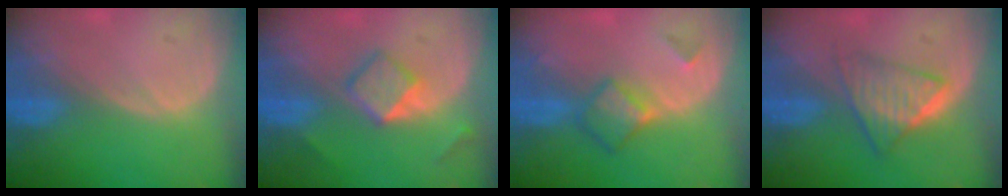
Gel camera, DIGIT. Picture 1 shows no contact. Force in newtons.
{"total": 4.7, "press": 4.2, "slide": 2.1}
{"total": 5.0, "press": 4.4, "slide": 2.4}
{"total": 6.2, "press": 5.4, "slide": 3.0}